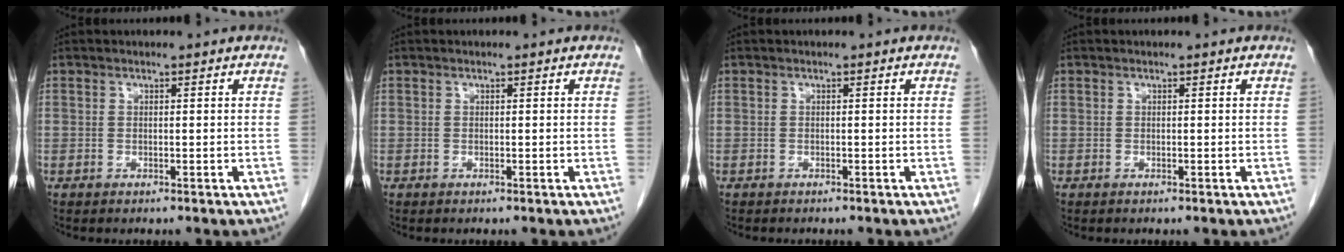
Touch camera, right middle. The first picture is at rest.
{"total": 0.0}
{"total": 0.5, "force": [-0.5, 0.2, 0.2], "torque": [-0.006, 0.000, -0.006]}
{"total": 0.0}